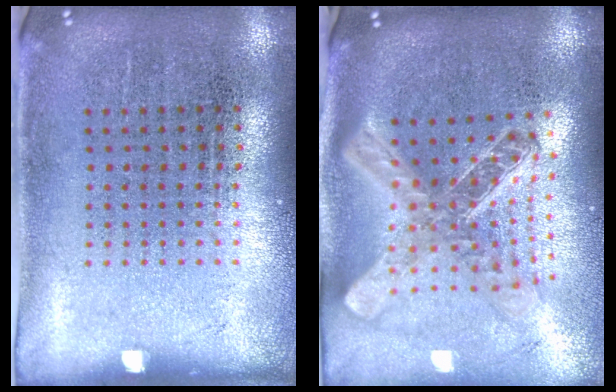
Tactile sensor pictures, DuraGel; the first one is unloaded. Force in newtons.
{"total": 2.6, "press": 2.0, "slide": 1.6}